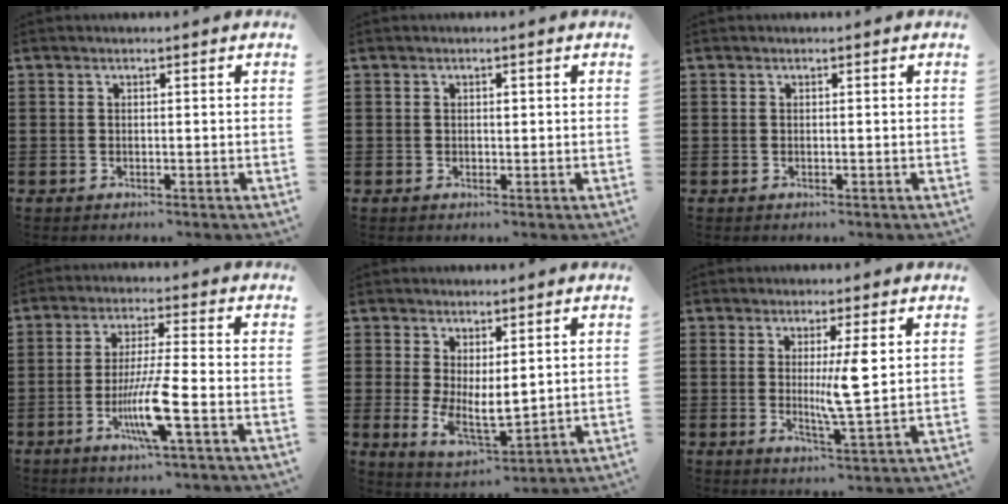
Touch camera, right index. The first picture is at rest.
{"total": 0.9, "force": [0.3, 0.6, 0.5], "torque": [-0.003, 0.000, 0.004]}
{"total": 0.0}
{"total": 8.8, "force": [-3.2, 0.5, 8.2], "torque": [-0.161, -0.015, -0.063]}
{"total": 5.3, "force": [1.3, 2.3, 4.6], "torque": [-0.087, -0.010, 0.024]}
{"total": 6.0, "force": [1.3, 0.3, 5.9], "torque": [-0.105, -0.009, 0.016]}